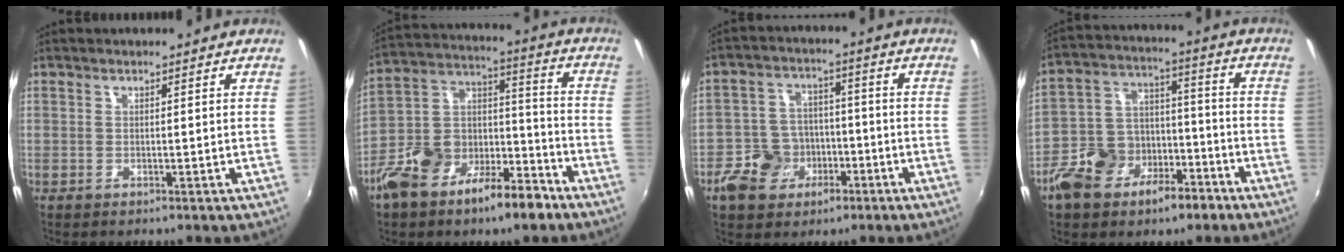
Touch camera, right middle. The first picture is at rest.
{"total": 18.1, "force": [-11.0, 9.0, 11.2], "torque": [-0.221, 0.015, -0.183]}
{"total": 10.6, "force": [-4.9, 8.5, 4.0], "torque": [-0.116, 0.020, -0.072]}
{"total": 16.2, "force": [-9.3, 10.2, 8.6], "torque": [-0.201, 0.019, -0.148]}